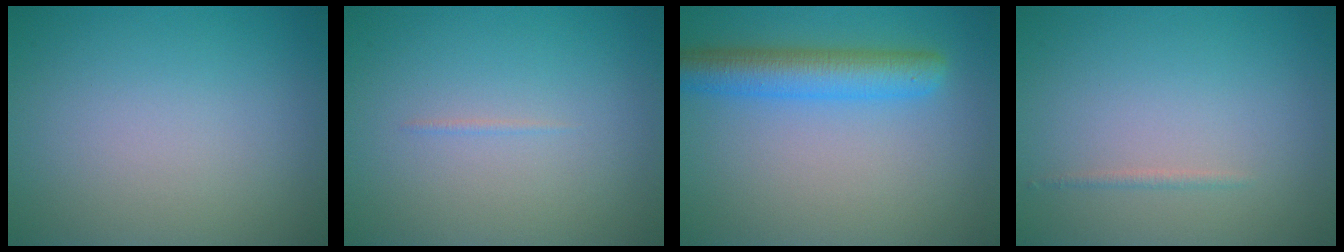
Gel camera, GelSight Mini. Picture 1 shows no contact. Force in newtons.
{"total": 0.7, "press": 0.7, "slide": 0.2}
{"total": 5.1, "press": 5.1, "slide": 0.3}
{"total": 0.6, "press": 0.6, "slide": 0.0}